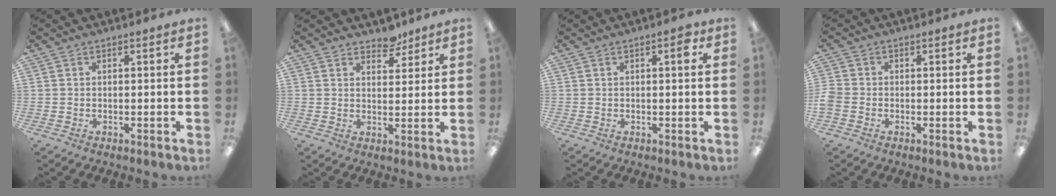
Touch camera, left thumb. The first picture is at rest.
{"total": 4.9, "force": [4.3, 2.2, 0.9], "torque": [0.004, -0.029, 0.074]}
{"total": 2.3, "force": [1.0, 0.5, 2.0], "torque": [-0.027, -0.001, 0.012]}
{"total": 2.5, "force": [-1.0, 2.0, 1.2], "torque": [-0.024, 0.006, -0.020]}